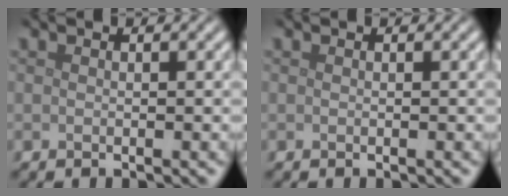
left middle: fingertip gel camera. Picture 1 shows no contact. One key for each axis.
{"total": 0.0}